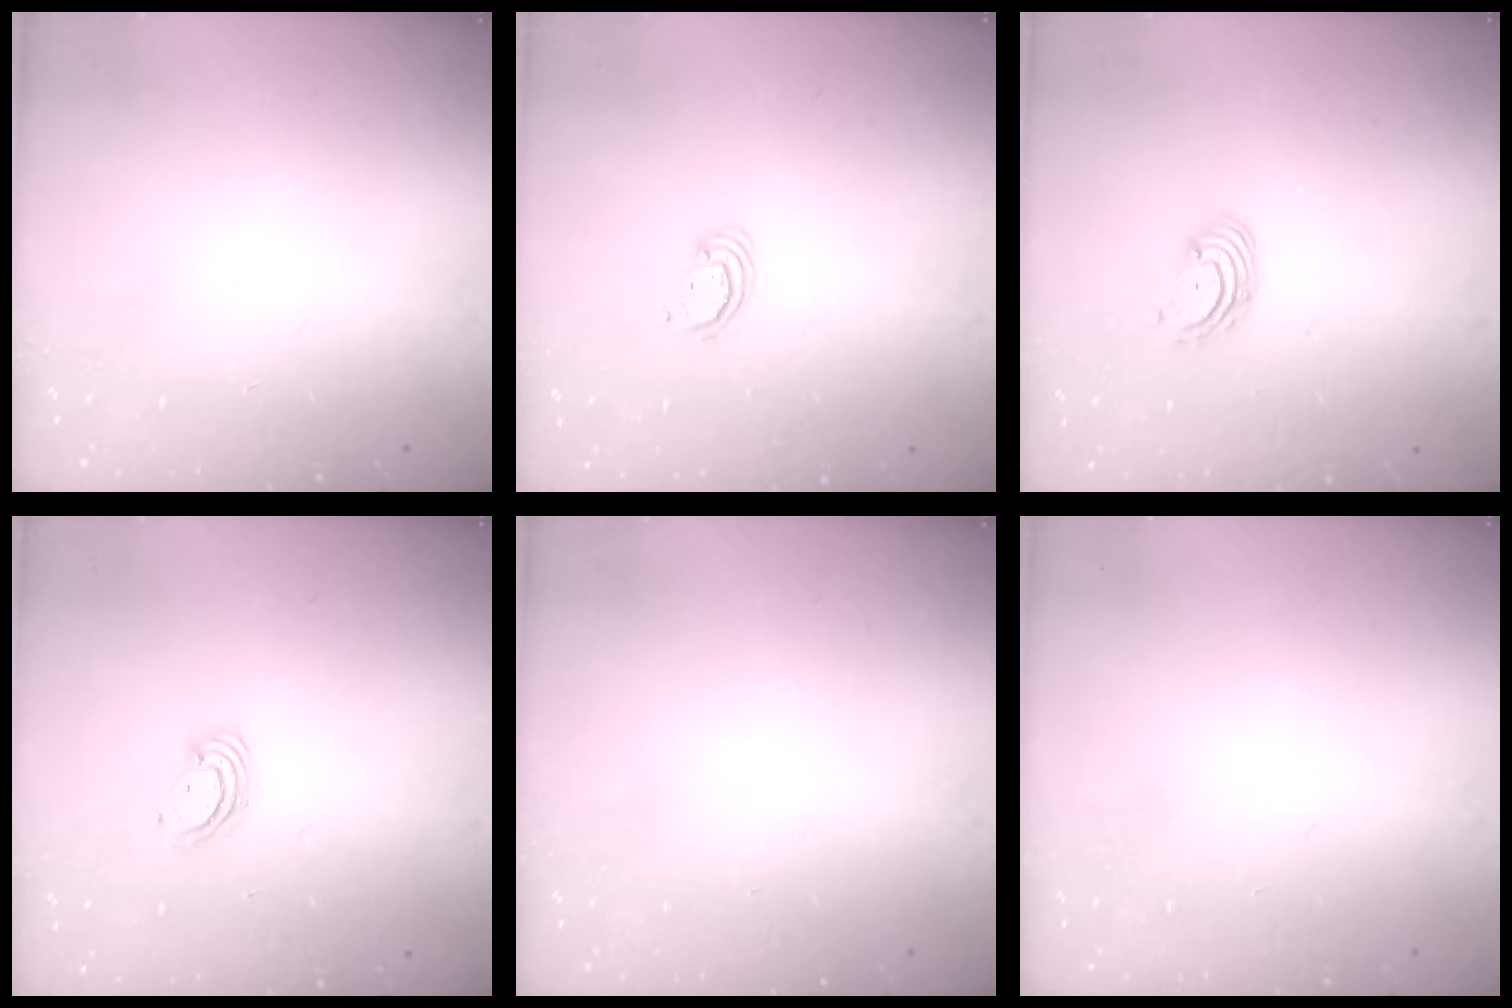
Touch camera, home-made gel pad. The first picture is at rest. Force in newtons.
{"total": 2.3, "press": 2.3, "slide": 0.2}
{"total": 2.7, "press": 2.7, "slide": 0.1}
{"total": 3.5, "press": 3.5, "slide": 0.2}
{"total": 0.0}
{"total": 0.0}